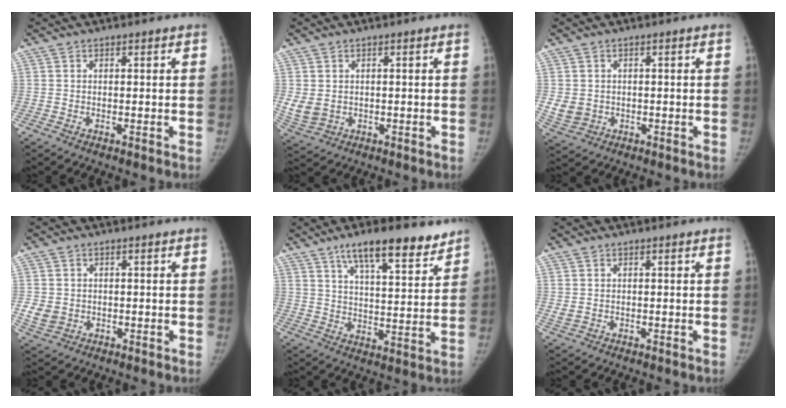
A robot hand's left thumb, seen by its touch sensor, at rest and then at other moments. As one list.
[{"total": 4.3, "force": [0.1, 3.6, 2.4], "torque": [-0.047, -0.007, 0.017]}, {"total": 4.2, "force": [-0.3, 3.8, 1.8], "torque": [-0.028, -0.001, 0.008]}, {"total": 3.9, "force": [-0.5, 3.4, 1.8], "torque": [-0.028, -0.001, -0.001]}, {"total": 13.9, "force": [9.9, 3.9, 9.0], "torque": [-0.111, -0.048, 0.157]}, {"total": 1.3, "force": [-0.1, 1.1, 0.8], "torque": [-0.018, -0.003, 0.004]}]